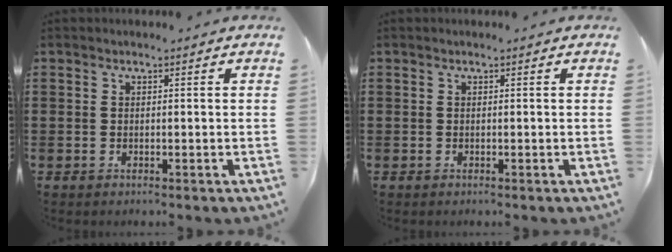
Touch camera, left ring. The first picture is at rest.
{"total": 0.0}